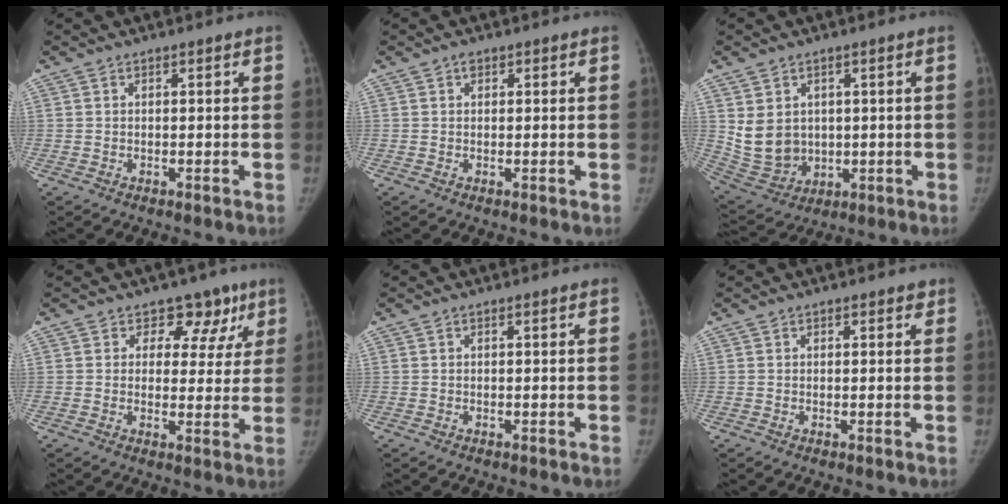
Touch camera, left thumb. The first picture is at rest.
{"total": 1.2, "force": [0.6, 0.9, 0.5], "torque": [0.000, -0.002, 0.007]}
{"total": 9.8, "force": [1.8, 8.2, 5.1], "torque": [-0.072, -0.014, 0.064]}
{"total": 7.9, "force": [5.0, 5.8, 1.9], "torque": [0.028, -0.019, 0.050]}
{"total": 0.0}
{"total": 1.2, "force": [0.9, 0.7, 0.4], "torque": [0.008, -0.004, 0.007]}